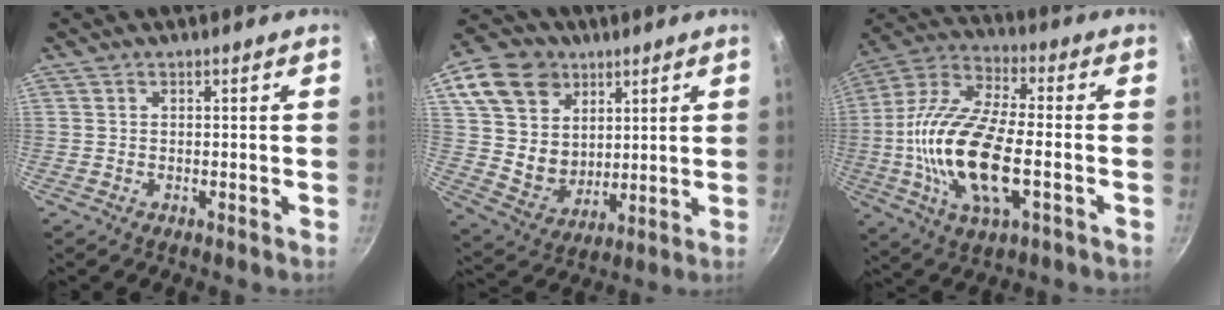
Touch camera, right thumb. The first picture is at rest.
{"total": 18.2, "force": [8.1, 14.2, 8.0], "torque": [-0.130, -0.011, 0.159]}
{"total": 20.6, "force": [-3.5, 8.6, 18.4], "torque": [-0.362, 0.020, -0.081]}